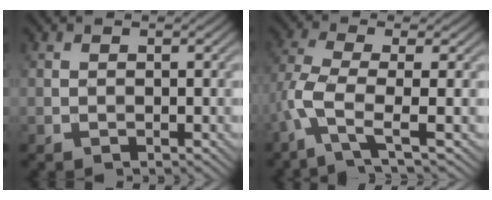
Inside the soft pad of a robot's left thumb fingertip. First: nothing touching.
{"total": 6.3, "force": [-2.4, 1.3, 5.7], "torque": [-0.125, 0.001, -0.068]}